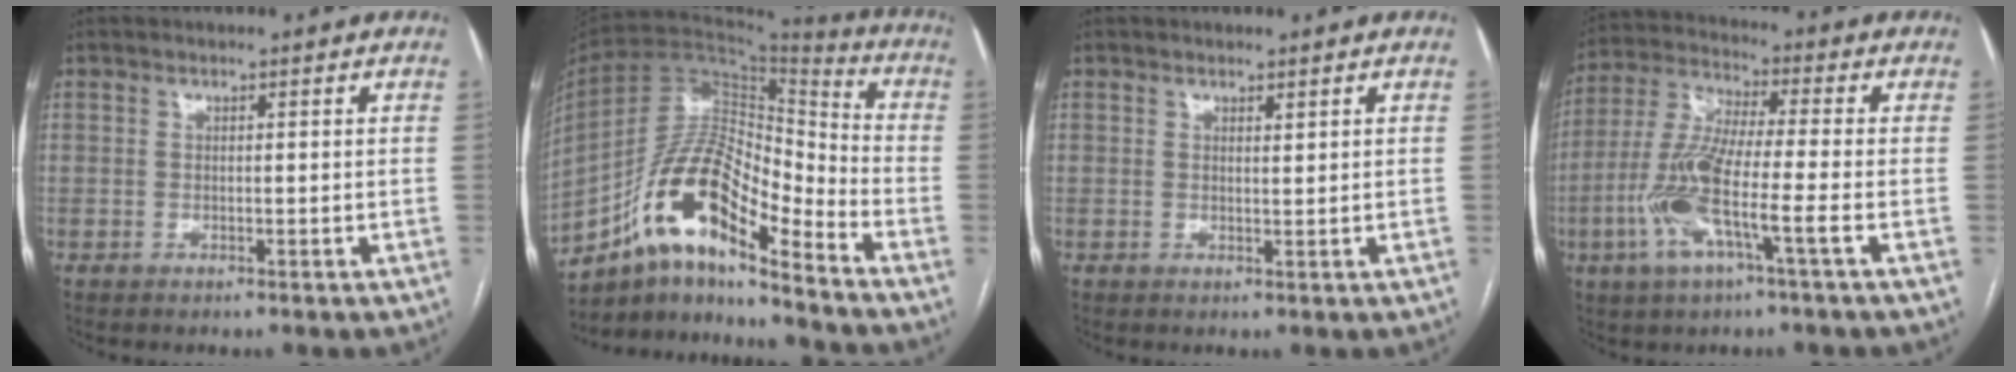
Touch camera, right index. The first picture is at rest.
{"total": 15.5, "force": [-9.8, 3.9, 11.3], "torque": [-0.214, 0.036, -0.170]}
{"total": 0.7, "force": [0.5, 0.1, 0.4], "torque": [-0.007, -0.005, 0.009]}
{"total": 12.0, "force": [-3.8, 1.2, 11.3], "torque": [-0.246, 0.001, -0.078]}